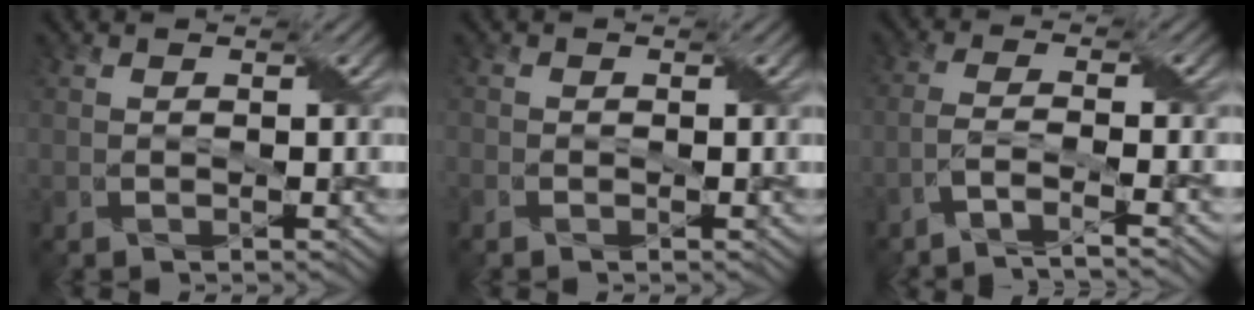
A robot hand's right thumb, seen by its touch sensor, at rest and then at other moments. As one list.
[{"total": 0.7, "force": [-0.7, 0.0, -0.1], "torque": [0.001, -0.004, -0.009]}, {"total": 4.9, "force": [-3.6, 0.7, 3.3], "torque": [-0.051, 0.009, -0.076]}]